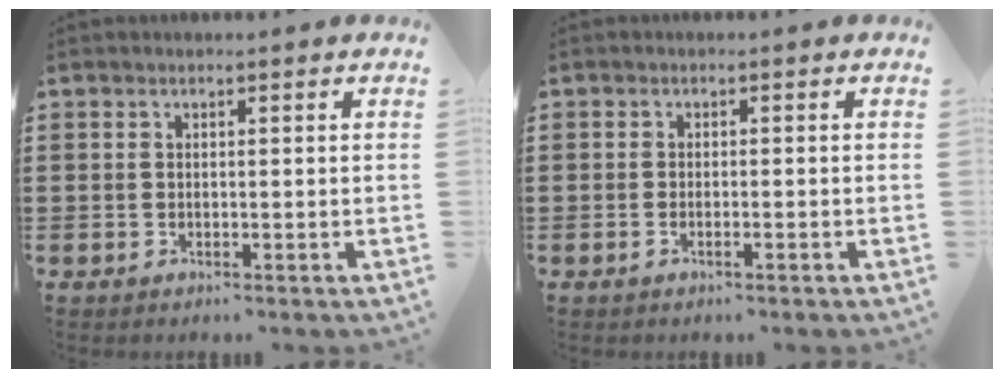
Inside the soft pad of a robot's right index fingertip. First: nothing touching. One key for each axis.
{"total": 0.9, "fx": -0.5, "fy": 0.1, "fz": 0.7, "tx": -0.014, "ty": -0.005, "tz": -0.009}